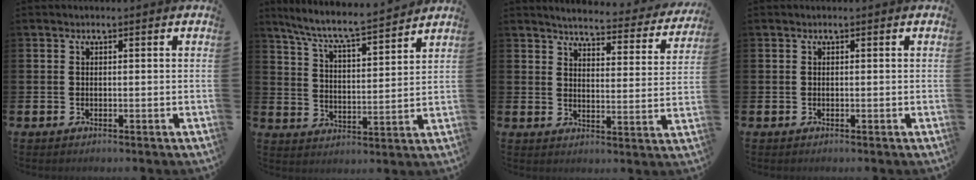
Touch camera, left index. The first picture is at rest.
{"total": 7.4, "force": [6.9, 0.1, 2.6], "torque": [-0.082, -0.050, 0.119]}
{"total": 4.2, "force": [4.0, 0.5, 0.9], "torque": [-0.034, -0.032, 0.063]}
{"total": 0.0}